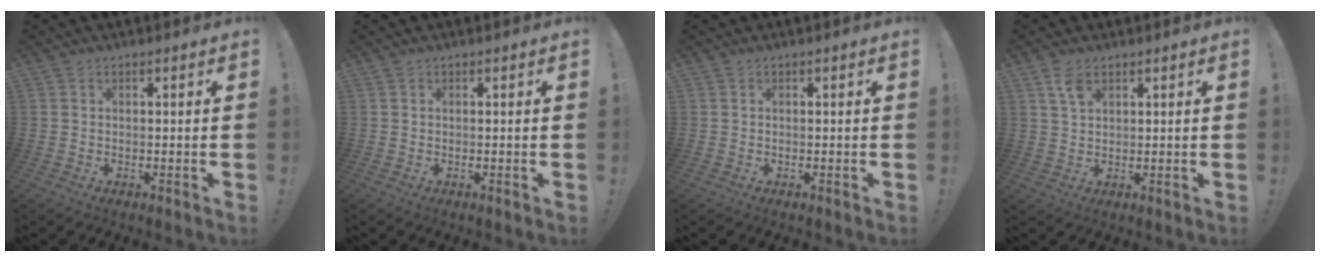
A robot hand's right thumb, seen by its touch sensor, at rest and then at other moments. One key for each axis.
{"total": 0.0}
{"total": 0.0}
{"total": 4.1, "fx": 2.3, "fy": 2.1, "fz": 2.7, "tx": -0.050, "ty": -0.005, "tz": 0.042}